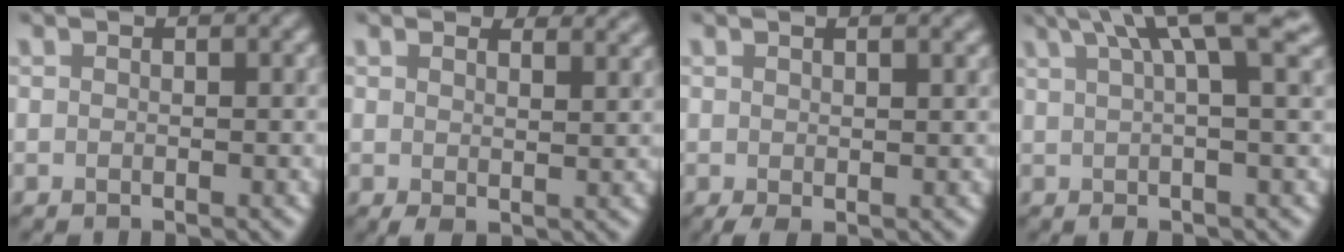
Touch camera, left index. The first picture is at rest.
{"total": 2.8, "force": [2.1, 1.2, 1.3], "torque": [-0.025, 0.000, 0.035]}
{"total": 2.0, "force": [0.6, 0.6, 1.8], "torque": [-0.029, 0.002, 0.011]}
{"total": 8.8, "force": [4.4, 2.3, 7.3], "torque": [-0.077, 0.023, 0.060]}